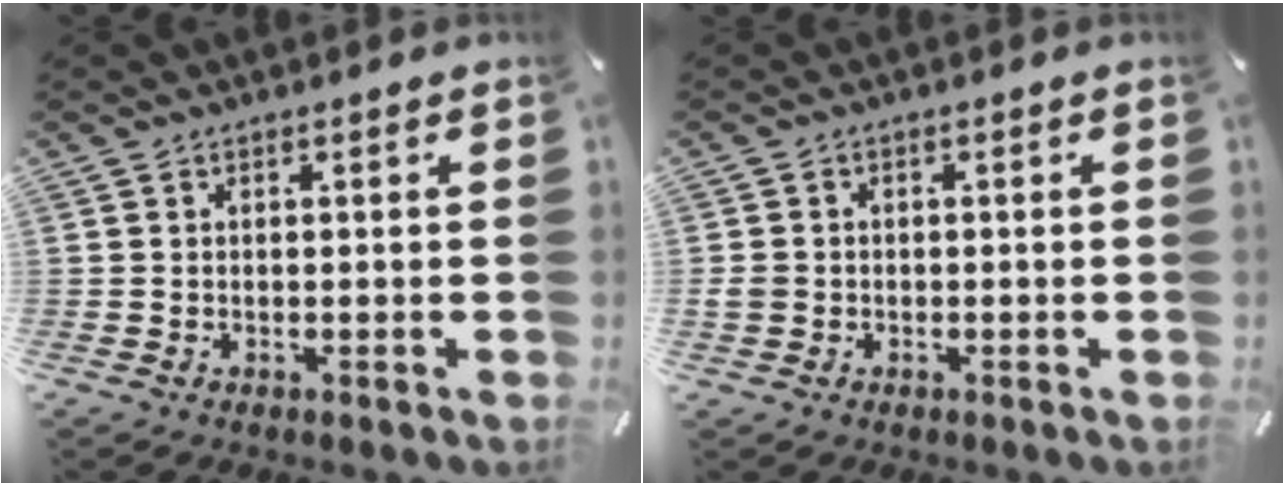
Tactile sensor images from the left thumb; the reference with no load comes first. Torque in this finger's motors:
{"motor_torque": [0.02, 0.03, -0.03, 0.03, 0.06]}